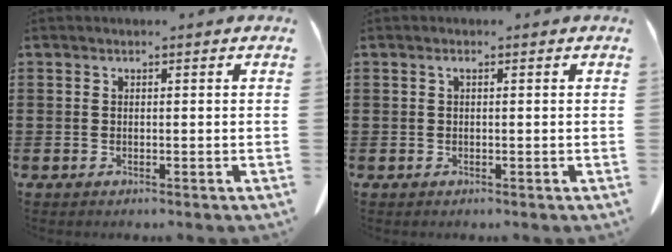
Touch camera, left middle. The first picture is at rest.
{"total": 0.7, "force": [0.1, 0.1, 0.7], "torque": [-0.015, -0.001, 0.003]}